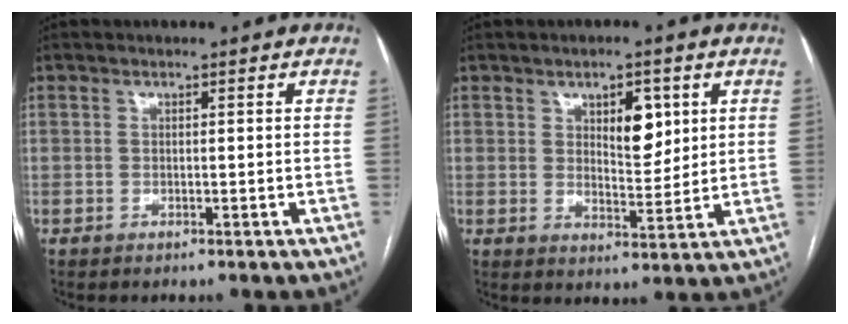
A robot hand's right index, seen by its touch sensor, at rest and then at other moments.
{"total": 6.0, "force": [2.4, 2.5, 4.9], "torque": [-0.074, -0.001, 0.042]}